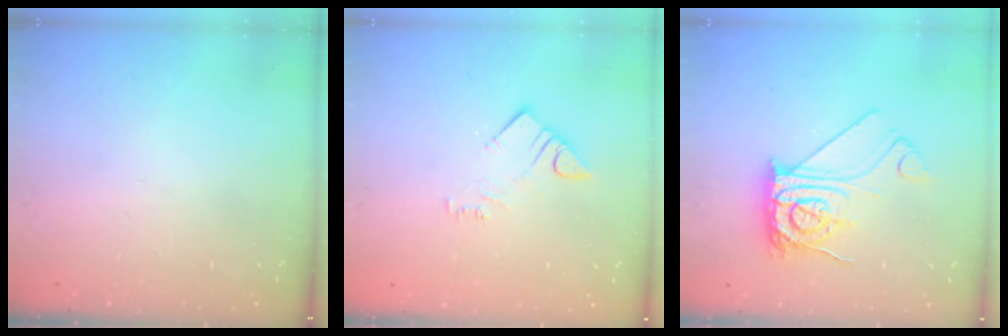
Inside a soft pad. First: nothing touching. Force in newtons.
{"total": 3.7, "press": 3.7, "slide": 0.3}
{"total": 11.8, "press": 11.8, "slide": 1.2}